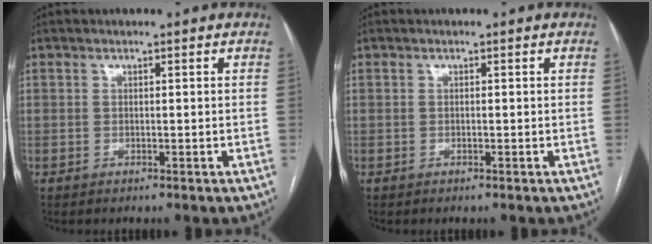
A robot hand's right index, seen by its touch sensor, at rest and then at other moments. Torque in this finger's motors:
{"motor_torque": [0.12, 0.10, -0.02, 0.00]}